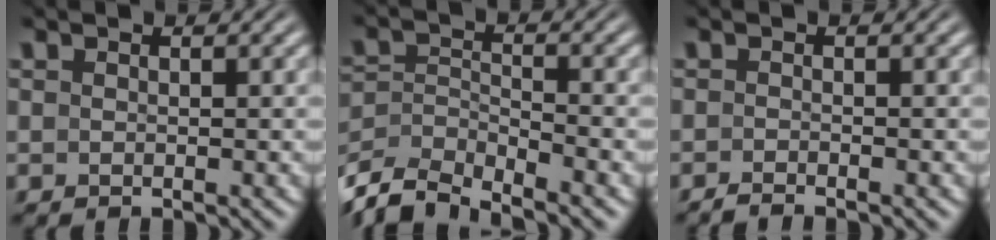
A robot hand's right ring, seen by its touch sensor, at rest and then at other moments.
{"total": 7.5, "force": [-5.0, 4.5, 3.4], "torque": [-0.089, -0.048, -0.066]}
{"total": 1.4, "force": [-1.4, -0.1, 0.1], "torque": [0.004, -0.002, -0.026]}